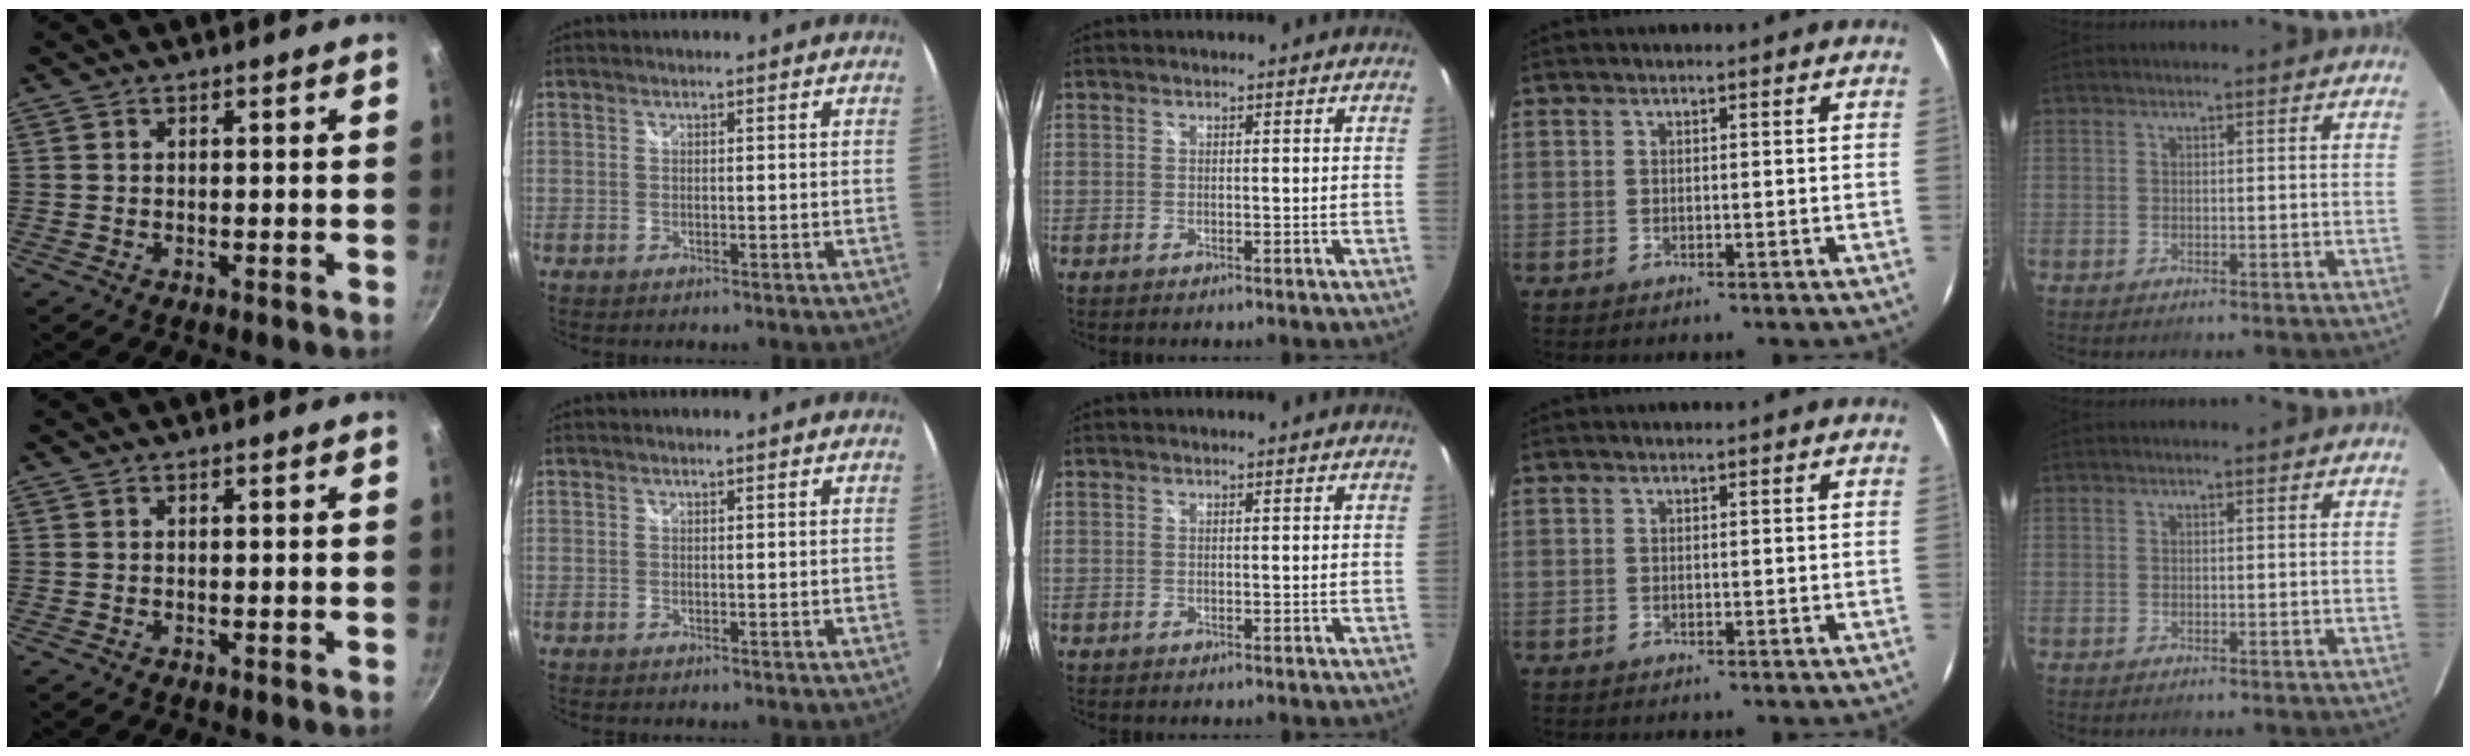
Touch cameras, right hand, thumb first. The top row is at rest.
{}